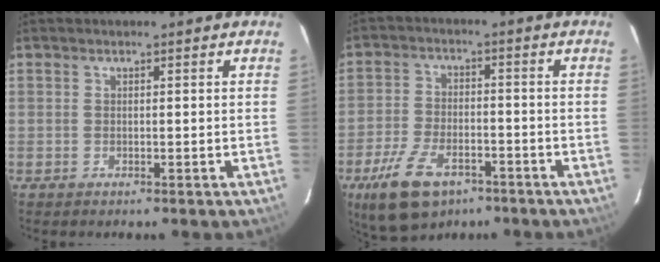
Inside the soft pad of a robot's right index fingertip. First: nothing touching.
{"total": 12.4, "force": [-7.5, 6.4, 7.6], "torque": [-0.173, -0.015, -0.132]}